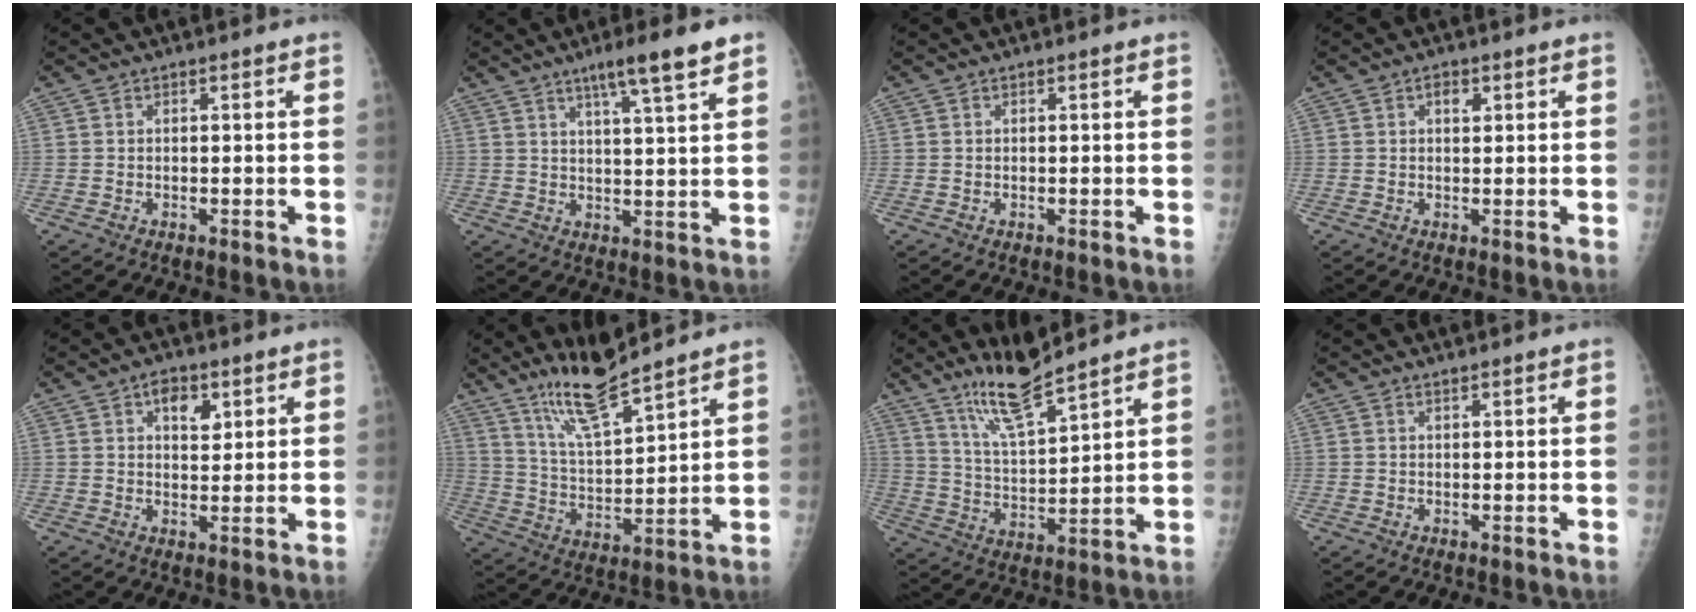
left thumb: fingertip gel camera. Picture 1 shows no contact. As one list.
[{"total": 8.2, "force": [5.2, 0.2, 6.4], "torque": [-0.099, -0.021, 0.080]}, {"total": 0.0}, {"total": 1.8, "force": [0.7, 1.2, 1.2], "torque": [-0.008, 0.000, 0.009]}, {"total": 5.0, "force": [2.3, 3.0, 3.2], "torque": [-0.023, -0.010, 0.032]}, {"total": 11.0, "force": [9.0, 1.1, 6.1], "torque": [-0.109, -0.066, 0.177]}, {"total": 10.1, "force": [8.4, 1.0, 5.6], "torque": [-0.101, -0.063, 0.166]}, {"total": 0.5, "force": [0.4, 0.0, 0.2], "torque": [-0.005, -0.003, 0.008]}]